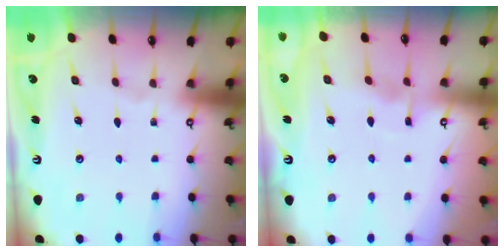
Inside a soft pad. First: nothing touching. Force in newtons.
{"total": 4.7, "press": 4.7, "slide": 0.5}